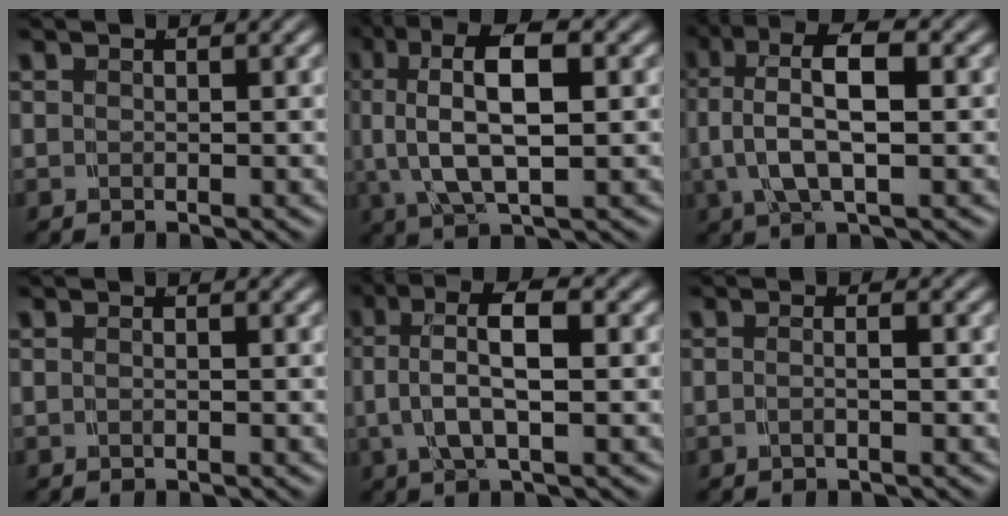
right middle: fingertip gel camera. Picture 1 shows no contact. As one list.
[{"total": 9.3, "force": [1.6, 5.2, 7.6], "torque": [-0.155, -0.008, 0.025]}, {"total": 8.0, "force": [1.6, 4.7, 6.3], "torque": [-0.126, 0.004, 0.019]}, {"total": 0.5, "force": [-0.4, 0.2, 0.3], "torque": [-0.008, 0.002, -0.009]}, {"total": 6.5, "force": [1.5, 3.5, 5.3], "torque": [-0.098, 0.013, 0.013]}, {"total": 1.3, "force": [-0.7, 0.2, 1.1], "torque": [-0.018, 0.003, -0.016]}]